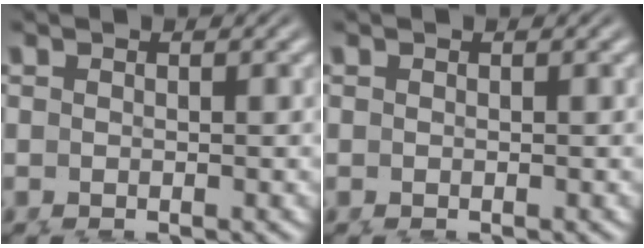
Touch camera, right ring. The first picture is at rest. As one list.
[{"total": 0.0}]